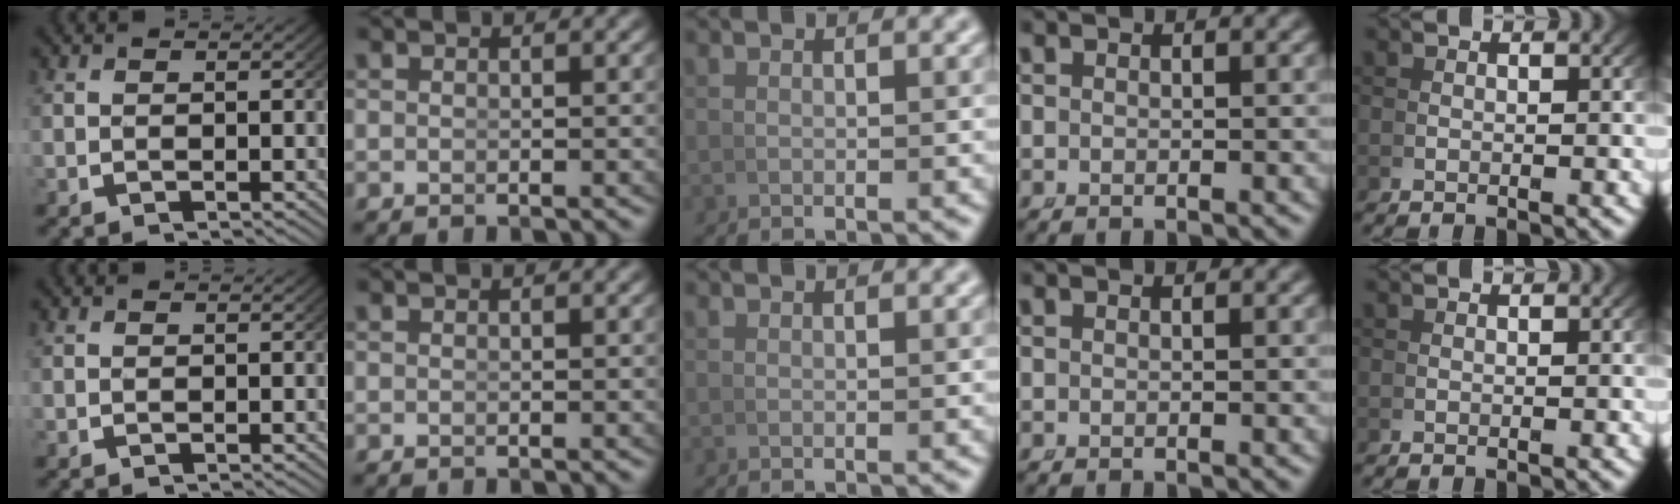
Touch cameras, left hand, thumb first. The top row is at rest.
{}